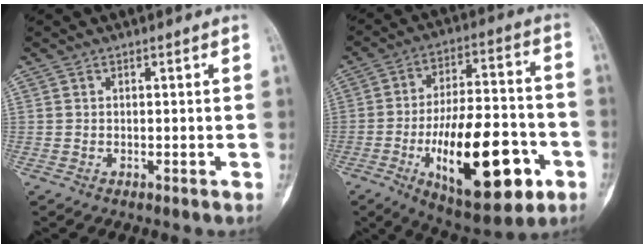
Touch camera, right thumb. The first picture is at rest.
{"total": 23.6, "force": [-8.2, 9.8, 19.9], "torque": [-0.309, 0.024, -0.117]}